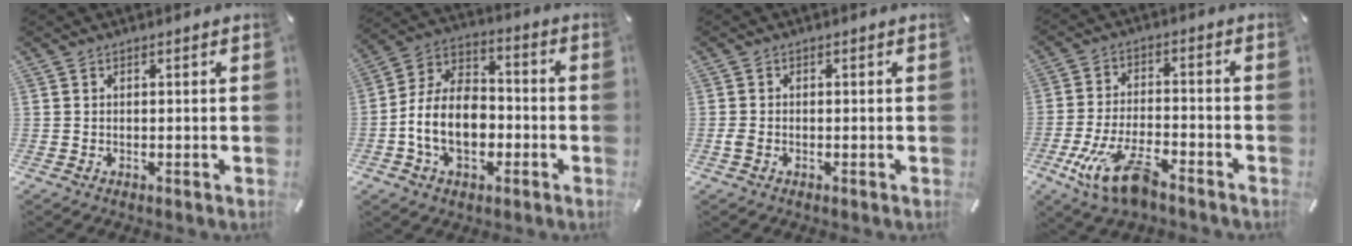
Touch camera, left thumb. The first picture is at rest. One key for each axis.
{"total": 13.4, "fx": -3.8, "fy": 9.4, "fz": 8.7, "tx": -0.190, "ty": 0.017, "tz": -0.071}
{"total": 1.3, "fx": -0.6, "fy": 0.8, "fz": 0.9, "tx": -0.025, "ty": -0.001, "tz": -0.013}
{"total": 12.9, "fx": -7.8, "fy": 4.7, "fz": 9.1, "tx": -0.193, "ty": 0.027, "tz": -0.144}